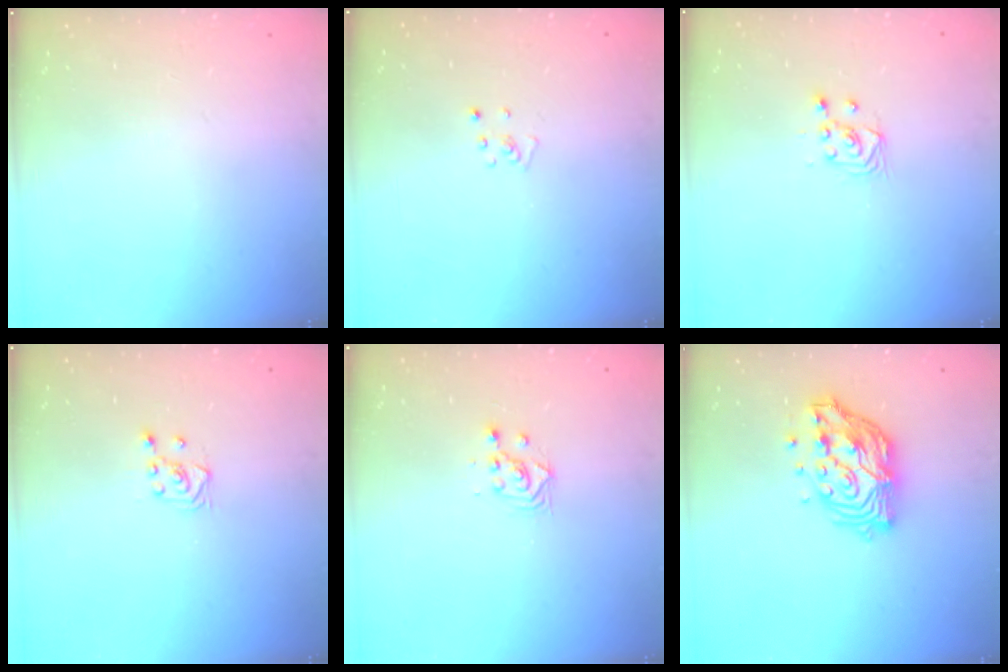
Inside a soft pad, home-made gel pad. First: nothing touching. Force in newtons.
{"total": 2.2, "press": 2.2, "slide": 0.2}
{"total": 3.2, "press": 2.9, "slide": 1.4}
{"total": 3.5, "press": 3.4, "slide": 0.8}
{"total": 2.8, "press": 2.8, "slide": 0.2}
{"total": 14.1, "press": 14.0, "slide": 1.3}